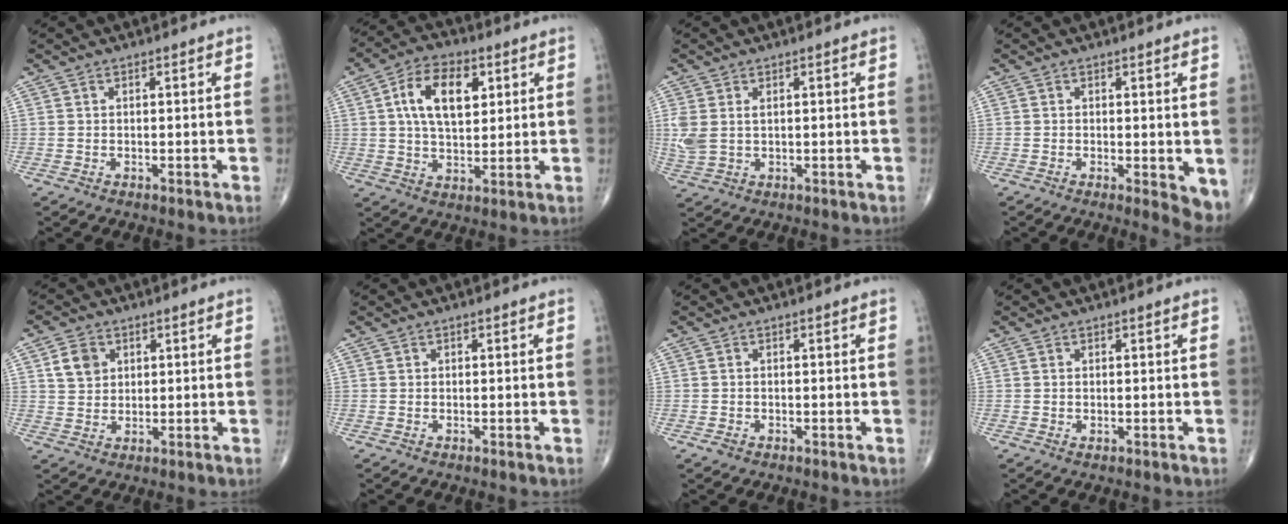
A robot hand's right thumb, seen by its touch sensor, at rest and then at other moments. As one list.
[{"total": 11.8, "force": [3.4, 6.6, 9.2], "torque": [-0.145, -0.002, 0.056]}, {"total": 4.5, "force": [0.8, 2.7, 3.4], "torque": [-0.095, 0.006, 0.023]}, {"total": 4.8, "force": [-0.5, 1.7, 4.5], "torque": [-0.054, -0.012, -0.007]}, {"total": 5.2, "force": [2.0, 4.2, 2.5], "torque": [-0.027, -0.007, 0.036]}, {"total": 0.0}, {"total": 1.1, "force": [-0.6, 0.8, 0.5], "torque": [-0.011, 0.003, -0.009]}, {"total": 0.5, "force": [0.0, 0.3, 0.4], "torque": [-0.011, -0.001, 0.002]}]